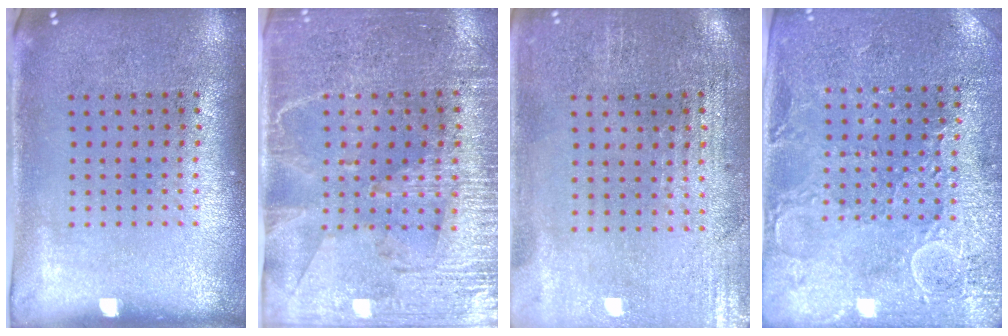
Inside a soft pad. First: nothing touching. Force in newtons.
{"total": 3.3, "press": 3.0, "slide": 1.4}
{"total": 0.6, "press": 0.5, "slide": 0.4}
{"total": 2.9, "press": 2.8, "slide": 0.4}